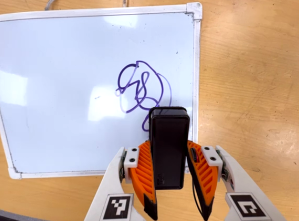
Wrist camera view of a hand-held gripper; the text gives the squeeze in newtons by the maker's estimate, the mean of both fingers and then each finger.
{"total": 3.5, "left": 2.0, "right": 4.9}